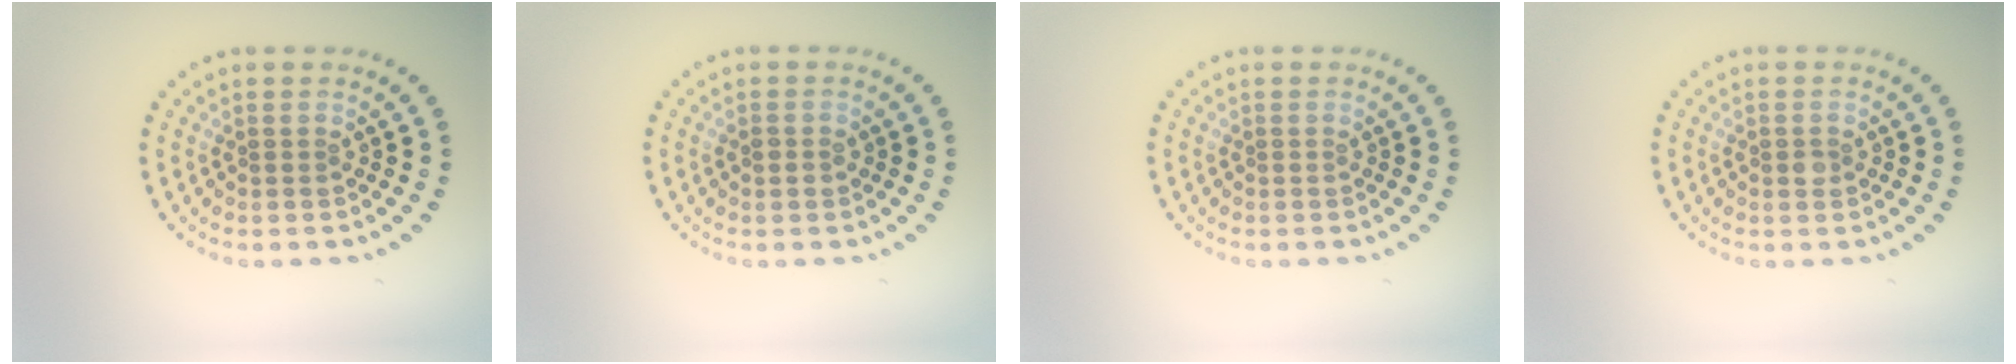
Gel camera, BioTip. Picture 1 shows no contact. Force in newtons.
{"total": 0.9, "press": 0.9, "slide": 0.0}
{"total": 0.0}
{"total": 0.9, "press": 0.9, "slide": 0.1}